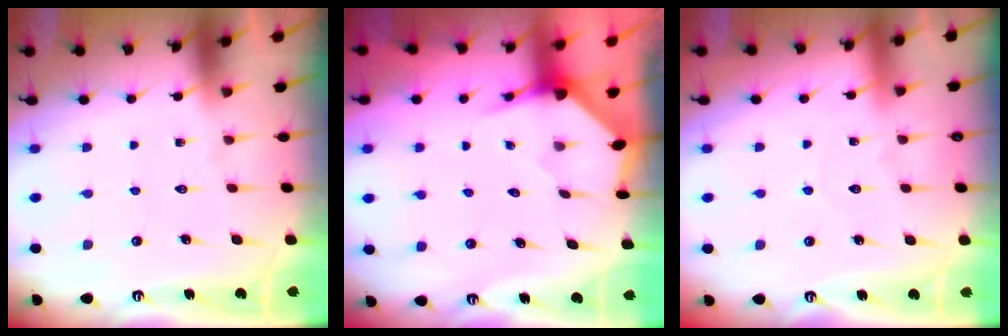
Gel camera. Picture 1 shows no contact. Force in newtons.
{"total": 3.3, "press": 3.3, "slide": 0.3}
{"total": 3.7, "press": 3.7, "slide": 0.2}